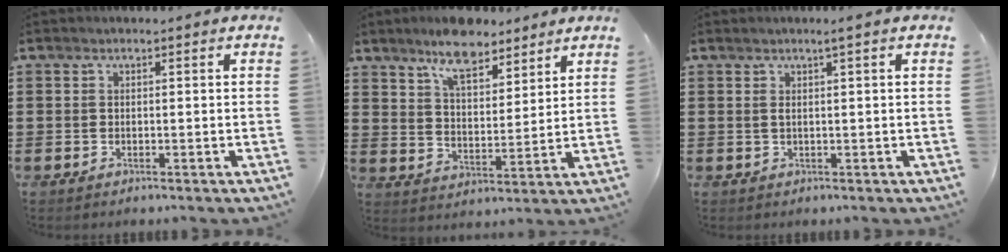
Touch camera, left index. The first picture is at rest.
{"total": 8.0, "force": [6.8, 2.5, 3.4], "torque": [-0.072, -0.016, 0.124]}
{"total": 1.7, "force": [0.5, -0.1, 1.6], "torque": [-0.030, -0.002, 0.009]}